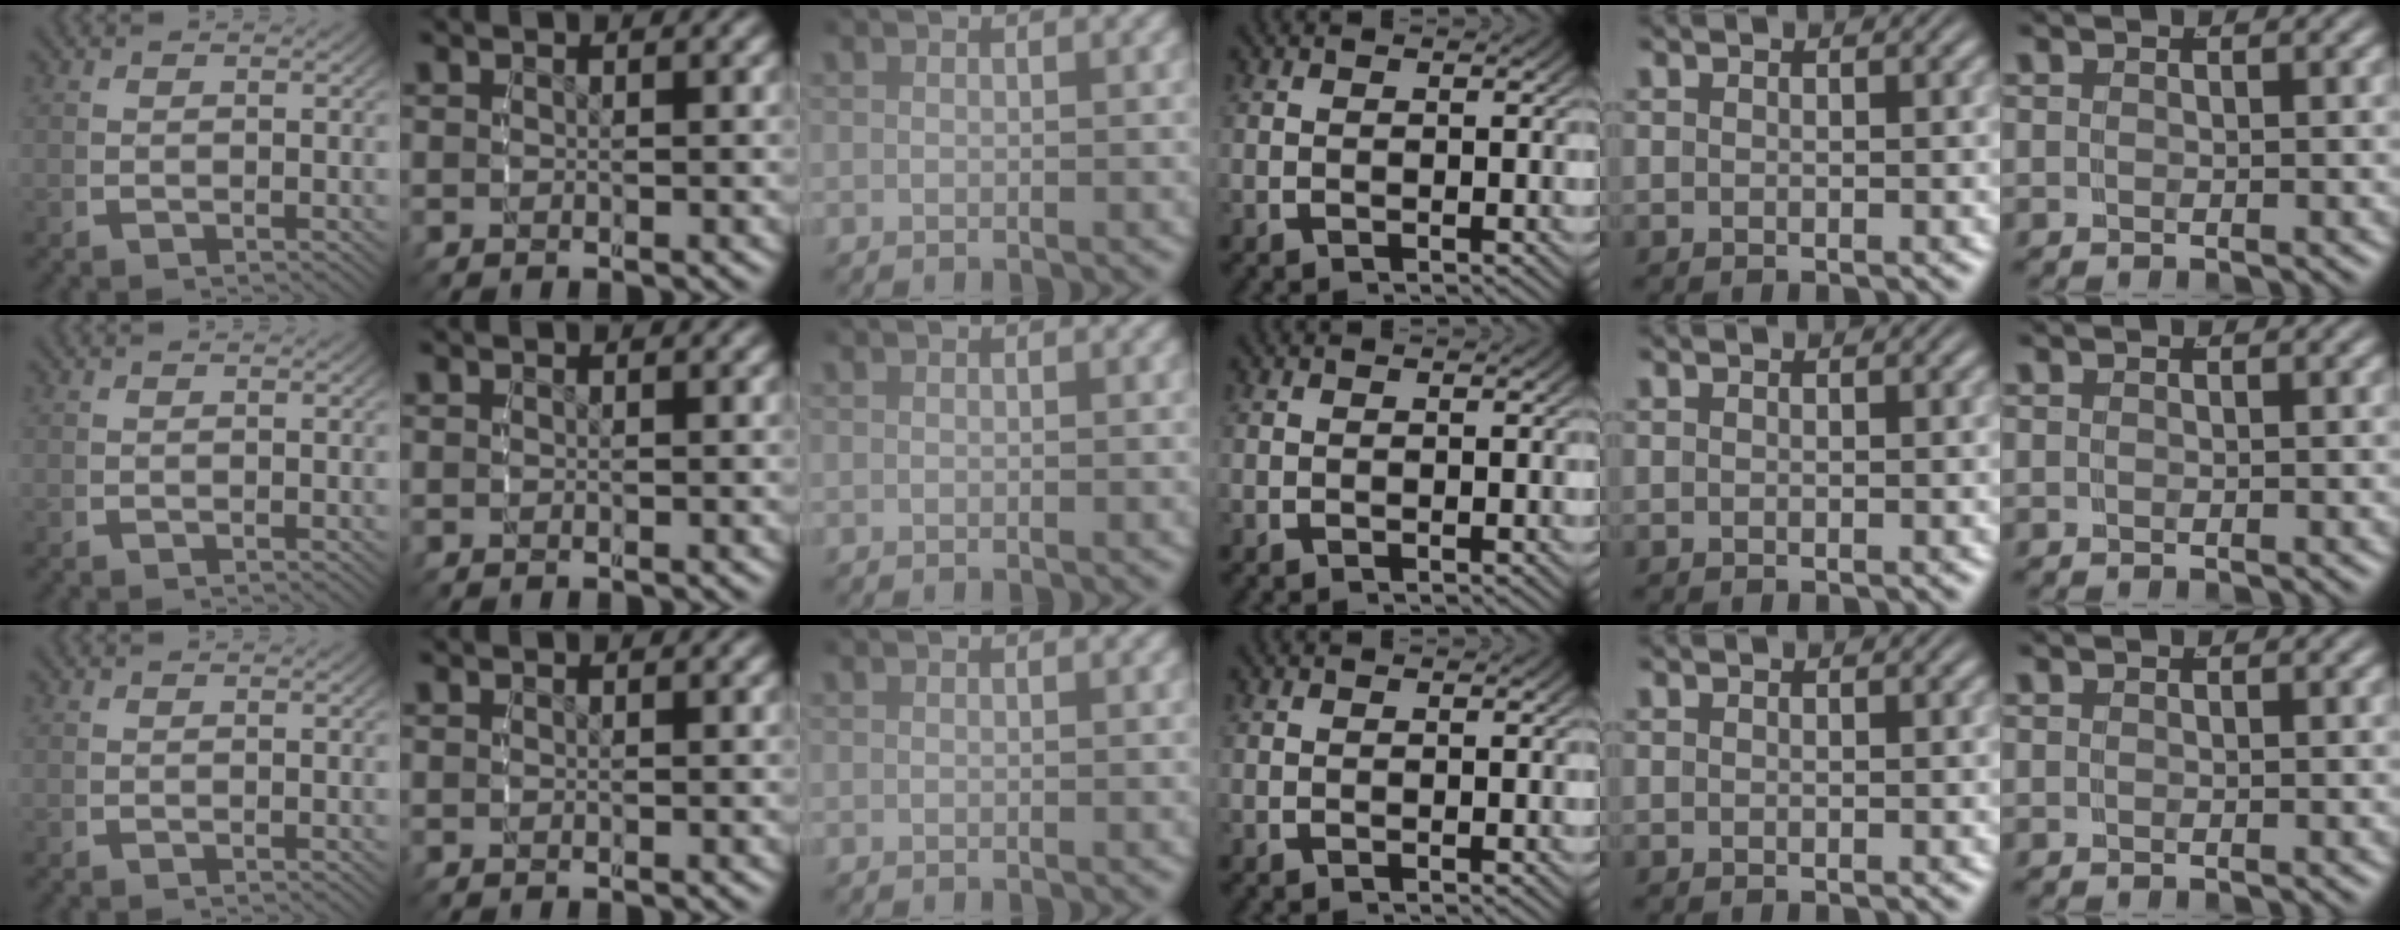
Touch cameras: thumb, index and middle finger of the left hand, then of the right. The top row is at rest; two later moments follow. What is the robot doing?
{"motion": "reach", "object": "jacket"}